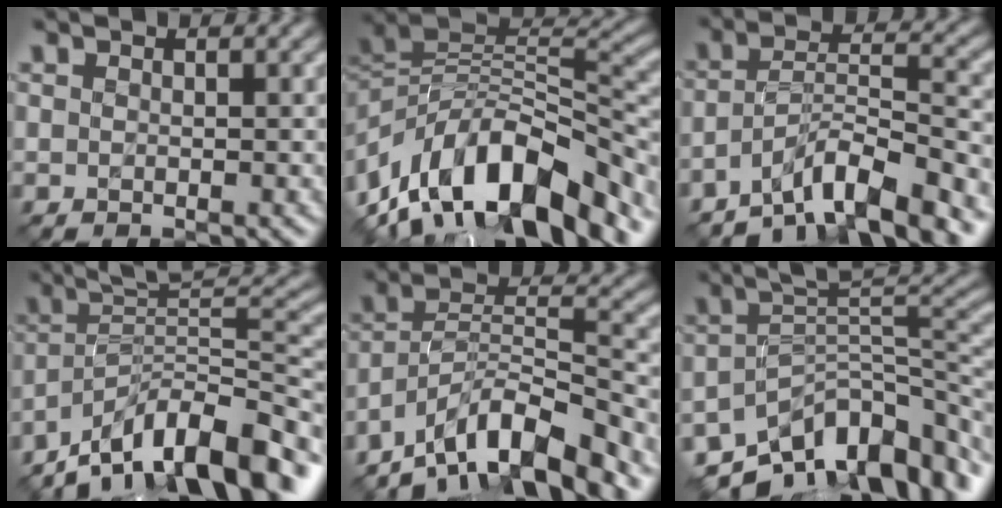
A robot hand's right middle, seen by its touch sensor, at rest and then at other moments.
{"total": 13.3, "force": [-6.3, 6.4, 9.8], "torque": [-0.169, 0.024, -0.112]}
{"total": 7.8, "force": [-6.0, 1.5, 4.8], "torque": [-0.074, 0.012, -0.107]}
{"total": 11.7, "force": [-8.7, 2.8, 7.4], "torque": [-0.104, 0.026, -0.151]}
{"total": 10.3, "force": [-8.0, 2.6, 5.8], "torque": [-0.082, 0.012, -0.153]}
{"total": 11.9, "force": [-7.8, 4.9, 7.5], "torque": [-0.123, 0.003, -0.124]}